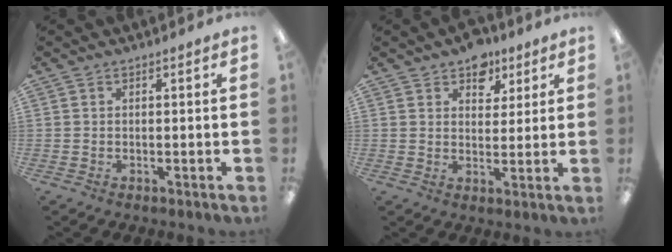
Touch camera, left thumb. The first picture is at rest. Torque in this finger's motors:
{"motor_torque": [0.71, 0.71, 0.56, -0.60, 0.00]}